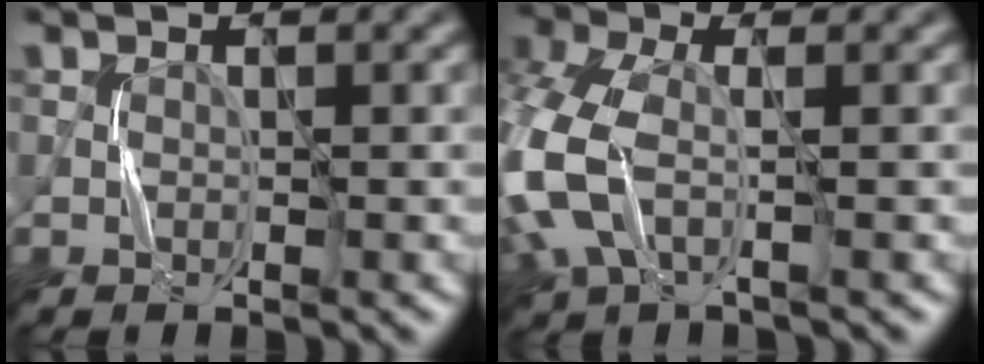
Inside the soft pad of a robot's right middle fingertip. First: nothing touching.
{"total": 7.0, "force": [-1.5, 4.0, 5.5], "torque": [-0.158, -0.001, -0.043]}